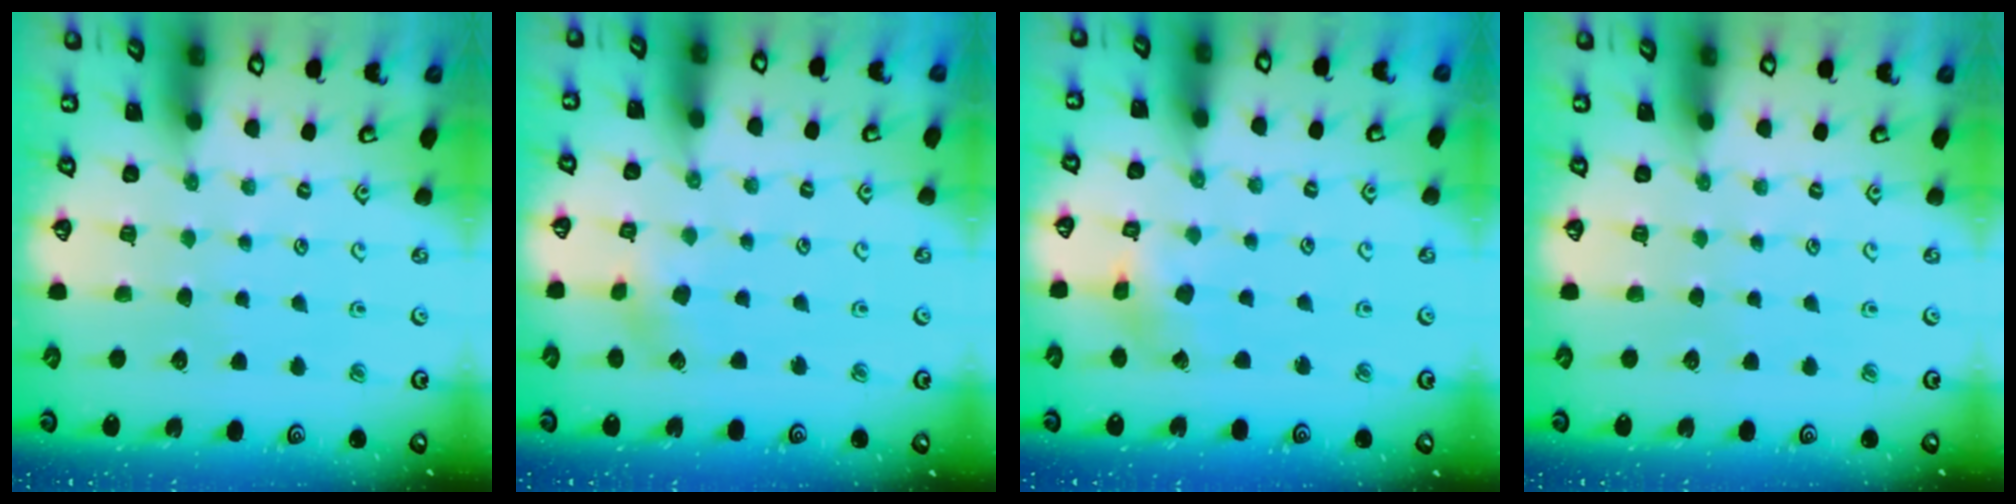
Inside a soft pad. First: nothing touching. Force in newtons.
{"total": 3.0, "press": 3.0, "slide": 0.4}
{"total": 2.8, "press": 2.8, "slide": 0.5}
{"total": 0.0}